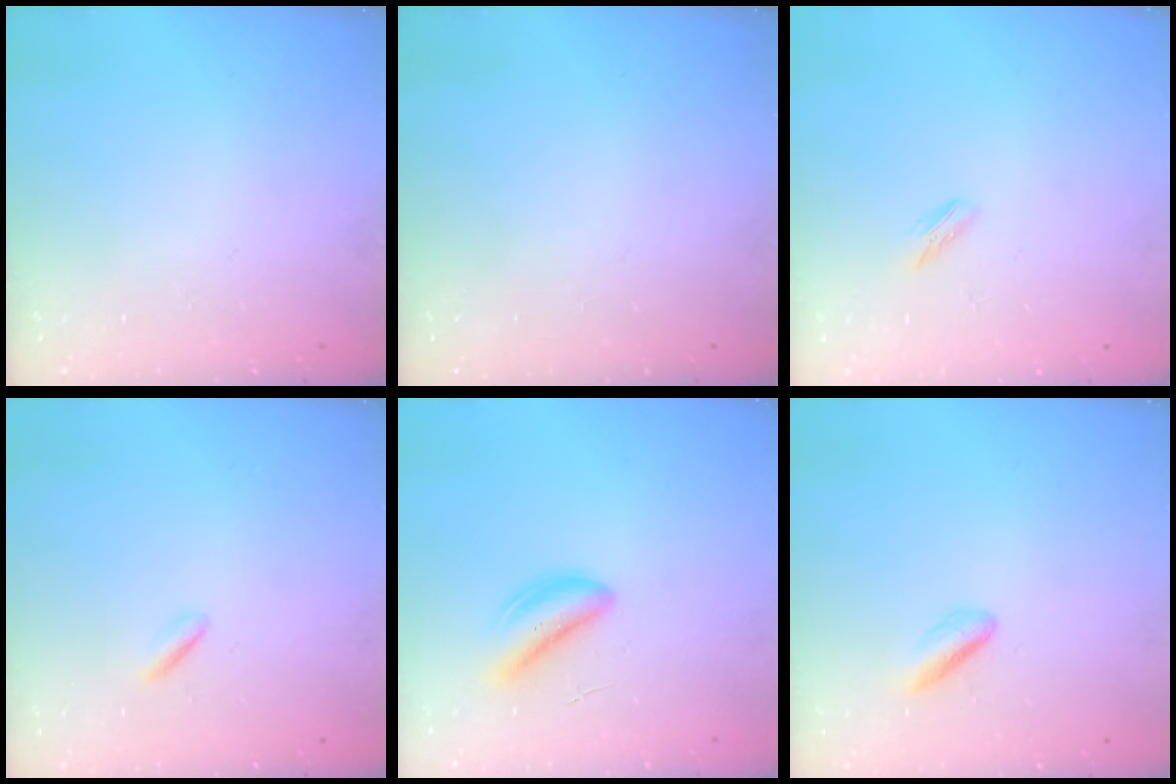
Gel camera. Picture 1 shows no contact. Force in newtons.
{"total": 0.0}
{"total": 2.2, "press": 2.1, "slide": 0.7}
{"total": 0.0}
{"total": 4.6, "press": 4.6, "slide": 0.6}
{"total": 2.4, "press": 2.2, "slide": 1.0}